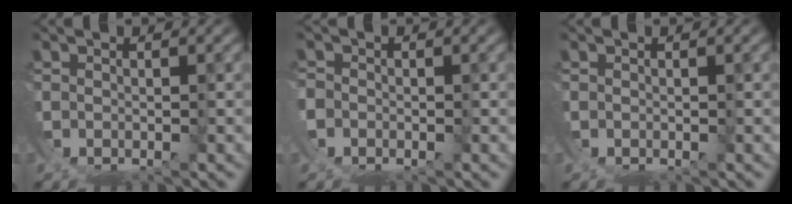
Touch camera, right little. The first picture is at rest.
{"total": 1.2, "force": [-0.6, 1.0, 0.1], "torque": [-0.008, -0.008, -0.011]}
{"total": 0.0}